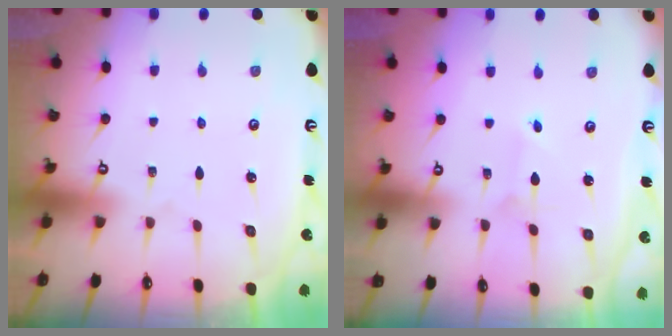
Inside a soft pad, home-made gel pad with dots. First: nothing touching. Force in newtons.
{"total": 2.0, "press": 2.0, "slide": 0.2}